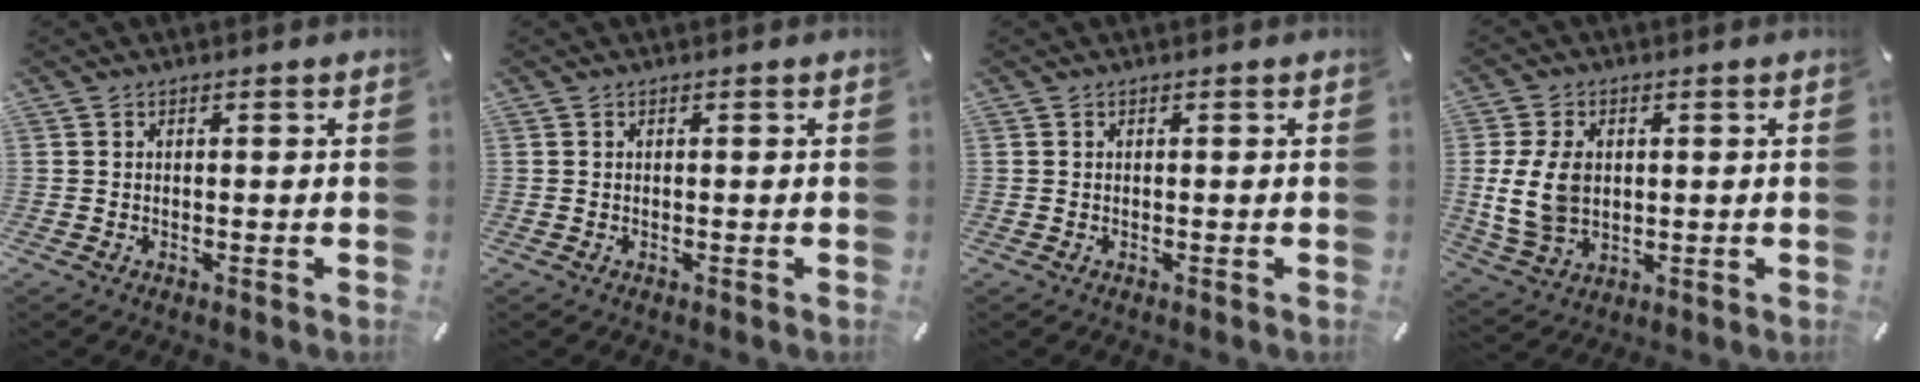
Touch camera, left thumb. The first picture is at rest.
{"total": 0.0}
{"total": 0.0}
{"total": 10.5, "force": [0.9, 7.8, 6.9], "torque": [-0.167, 0.004, 0.016]}